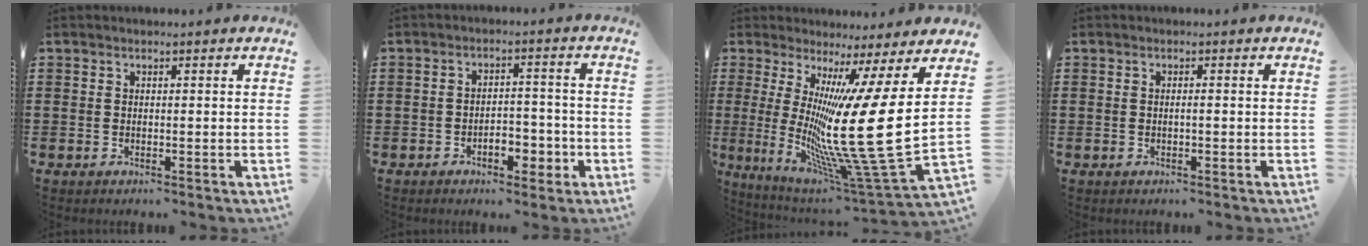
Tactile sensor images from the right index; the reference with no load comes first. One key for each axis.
{"total": 5.3, "fx": -2.5, "fy": 2.7, "fz": 3.8, "tx": -0.054, "ty": 0.006, "tz": -0.046}
{"total": 21.4, "fx": 1.8, "fy": 3.8, "fz": 21.0, "tx": -0.382, "ty": -0.069, "tz": 0.026}
{"total": 0.8, "fx": -0.2, "fy": 0.0, "fz": 0.8, "tx": -0.016, "ty": -0.004, "tz": -0.003}